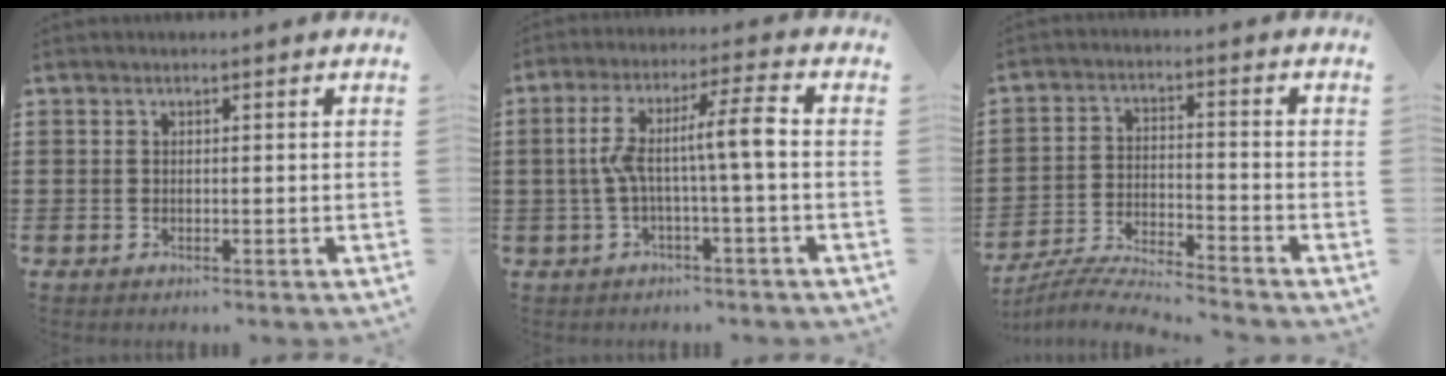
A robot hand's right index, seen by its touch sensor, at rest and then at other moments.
{"total": 8.3, "force": [-0.5, 0.6, 8.3], "torque": [-0.160, 0.006, -0.018]}
{"total": 6.4, "force": [-6.2, -0.1, 1.4], "torque": [-0.040, -0.005, -0.125]}